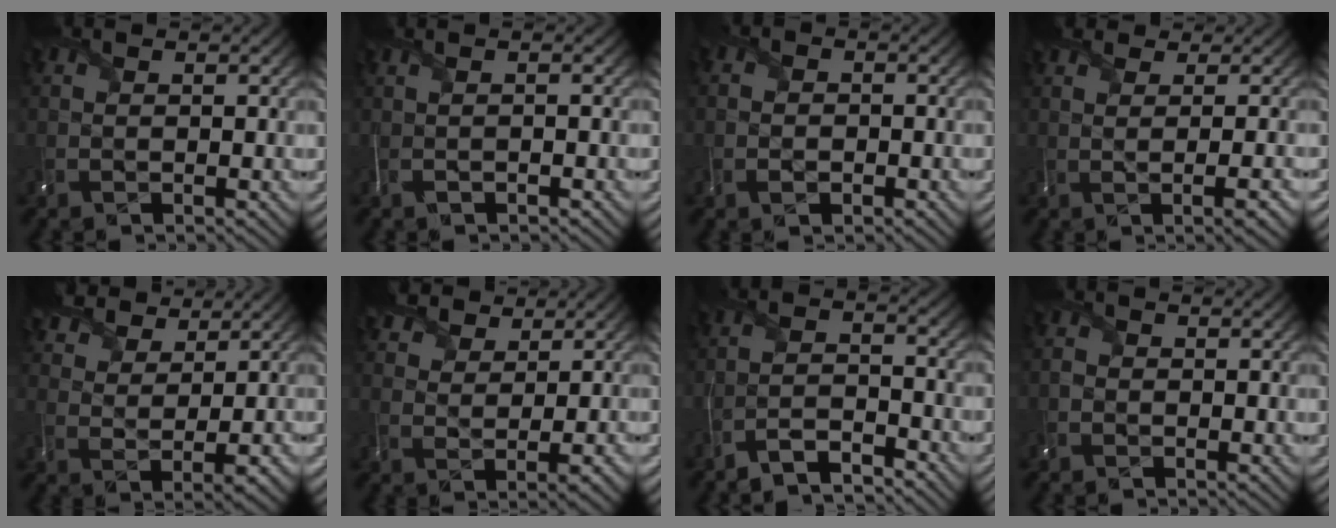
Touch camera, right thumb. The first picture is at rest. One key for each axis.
{"total": 0.8, "fx": -0.4, "fy": -0.2, "fz": 0.7, "tx": -0.006, "ty": 0.004, "tz": -0.021}
{"total": 1.9, "fx": -1.3, "fy": 1.3, "fz": 0.4, "tx": -0.007, "ty": -0.002, "tz": -0.032}
{"total": 5.8, "fx": 2.8, "fy": 1.8, "fz": 4.8, "tx": -0.058, "ty": 0.032, "tz": 0.020}
{"total": 7.0, "fx": 5.4, "fy": 2.8, "fz": 3.5, "tx": -0.080, "ty": 0.014, "tz": 0.091}
{"total": 5.1, "fx": 3.9, "fy": 2.1, "fz": 2.4, "tx": -0.049, "ty": 0.008, "tz": 0.069}
{"total": 4.5, "fx": -4.5, "fy": 0.0, "fz": 0.9, "tx": -0.012, "ty": 0.003, "tz": -0.094}
{"total": 1.1, "fx": -0.8, "fy": 0.8, "fz": 0.0, "tx": -0.001, "ty": -0.003, "tz": -0.020}